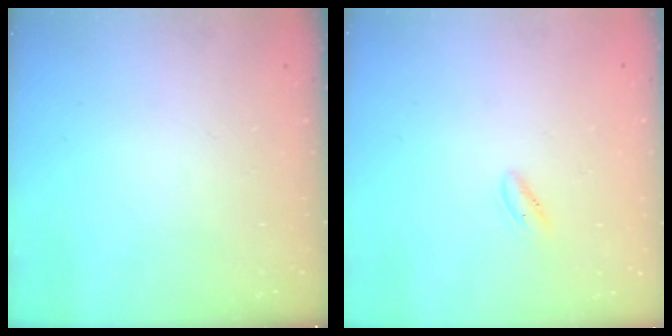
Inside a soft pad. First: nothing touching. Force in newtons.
{"total": 1.8, "press": 1.5, "slide": 0.9}